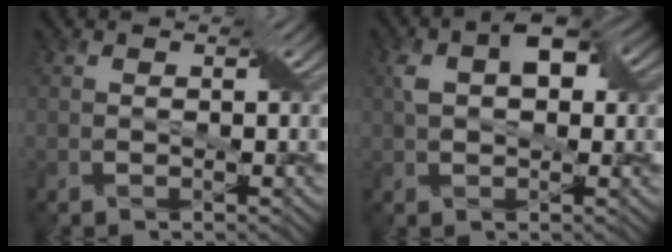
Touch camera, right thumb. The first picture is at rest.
{"total": 6.3, "force": [1.6, 3.5, 5.0], "torque": [-0.094, 0.010, 0.021]}